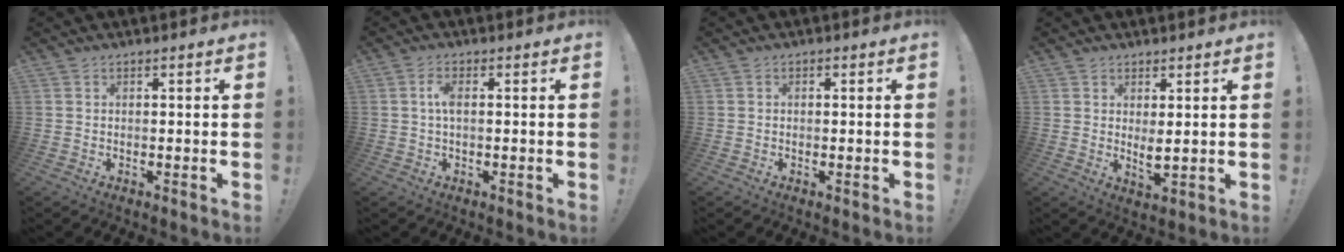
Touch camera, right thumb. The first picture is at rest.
{"total": 3.5, "force": [0.1, 1.4, 3.2], "torque": [-0.060, 0.002, -0.004]}
{"total": 0.7, "force": [-0.2, 0.5, 0.5], "torque": [-0.015, 0.006, -0.003]}
{"total": 3.7, "force": [1.7, 1.2, 3.1], "torque": [-0.034, -0.022, 0.028]}